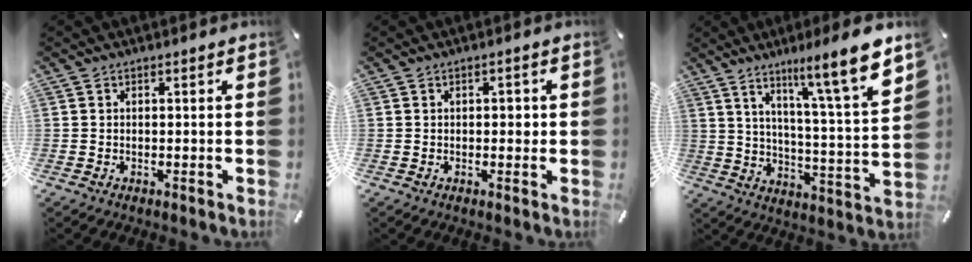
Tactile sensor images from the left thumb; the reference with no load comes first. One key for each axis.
{"total": 1.9, "fx": 0.1, "fy": 1.2, "fz": 1.4, "tx": -0.019, "ty": 0.003, "tz": -0.003}
{"total": 14.9, "fx": 10.3, "fy": 1.0, "fz": 10.7, "tx": -0.161, "ty": -0.083, "tz": 0.152}